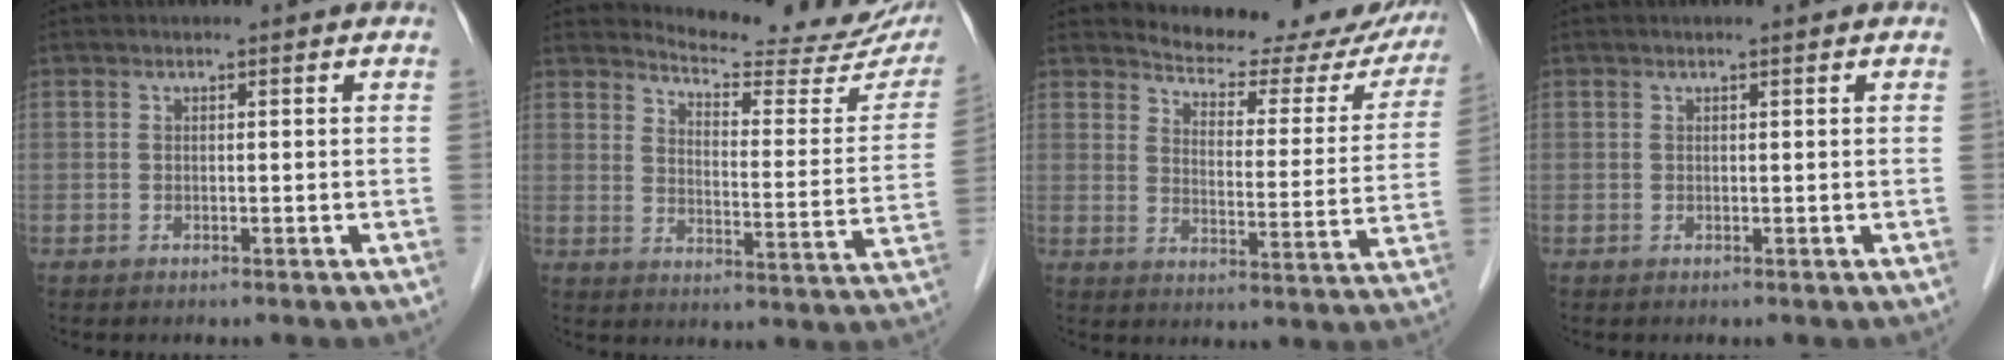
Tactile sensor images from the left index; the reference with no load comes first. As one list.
[{"total": 17.8, "force": [16.5, 2.5, 5.9], "torque": [-0.076, -0.073, 0.191]}, {"total": 18.7, "force": [17.5, 4.9, 4.4], "torque": [-0.030, -0.055, 0.197]}, {"total": 0.8, "force": [0.7, -0.1, 0.4], "torque": [-0.010, 0.006, 0.014]}]